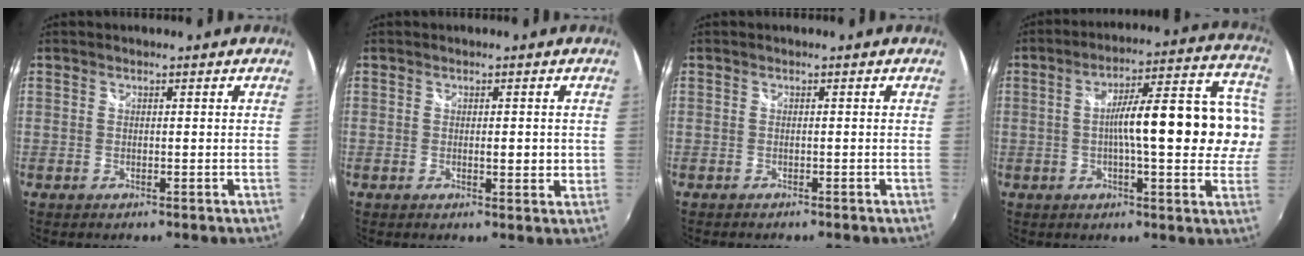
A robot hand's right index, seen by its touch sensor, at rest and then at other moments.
{"total": 2.8, "force": [0.1, 1.1, 2.5], "torque": [-0.038, -0.003, 0.004]}
{"total": 0.8, "force": [-0.8, 0.2, 0.1], "torque": [-0.006, -0.004, -0.015]}
{"total": 17.6, "force": [-0.4, 3.9, 17.2], "torque": [-0.244, 0.030, -0.009]}